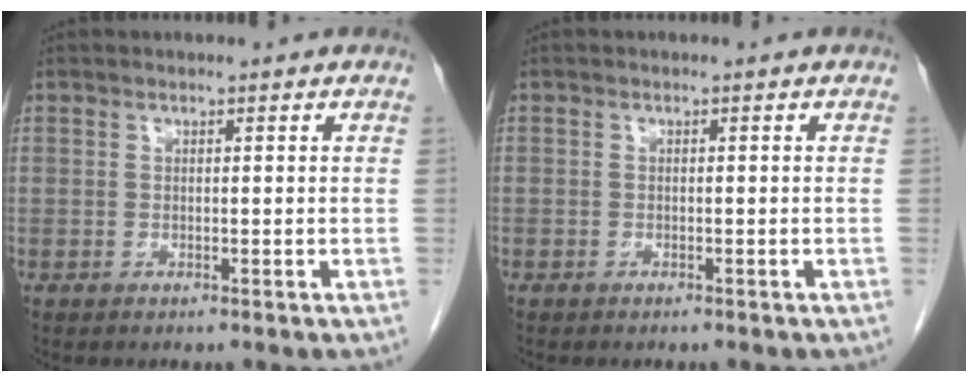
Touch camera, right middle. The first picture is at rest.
{"total": 0.0}